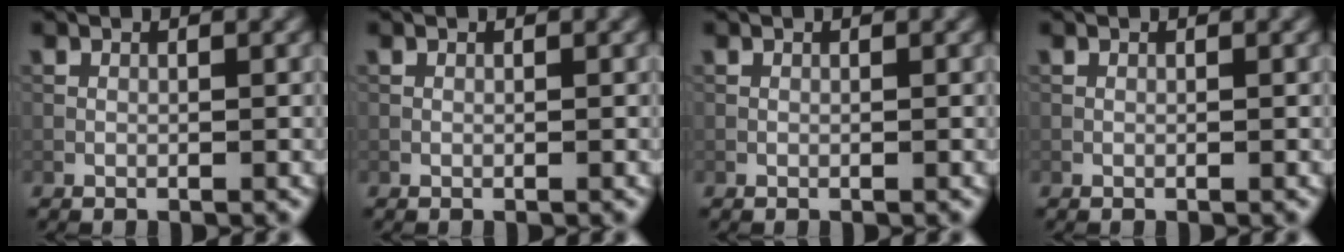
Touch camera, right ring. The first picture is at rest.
{"total": 0.0}
{"total": 0.0}
{"total": 0.0}